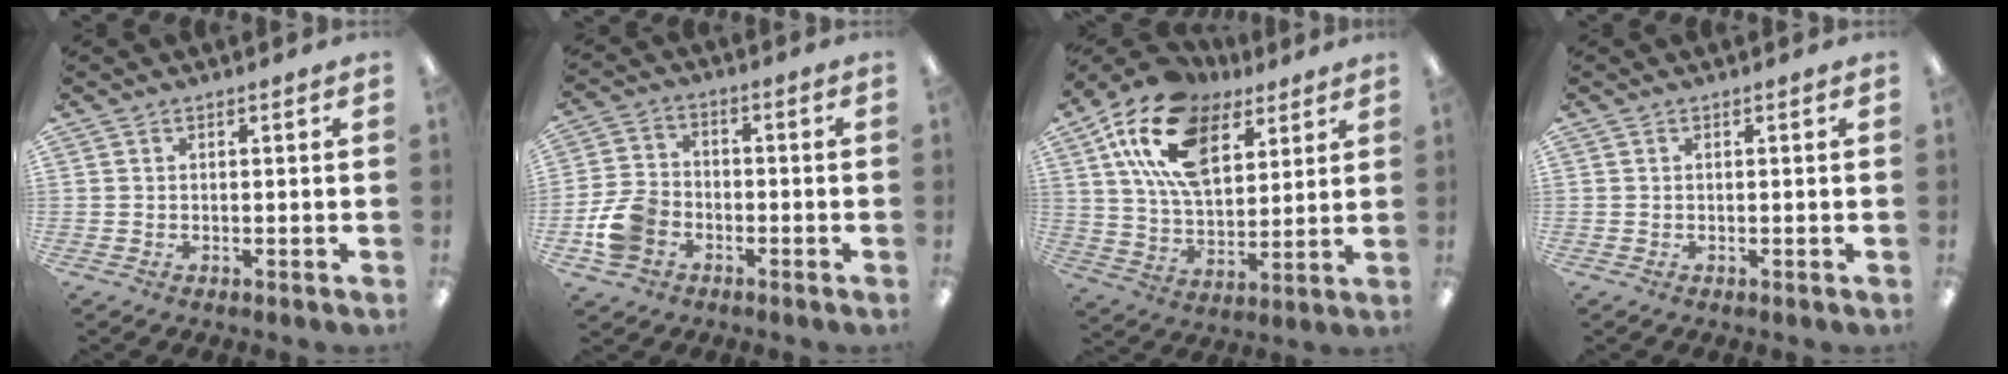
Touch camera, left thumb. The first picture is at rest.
{"total": 9.2, "force": [-3.6, 7.0, 4.8], "torque": [-0.106, 0.027, -0.066]}
{"total": 20.2, "force": [10.6, 11.8, 12.5], "torque": [-0.228, -0.032, 0.191]}
{"total": 0.0}